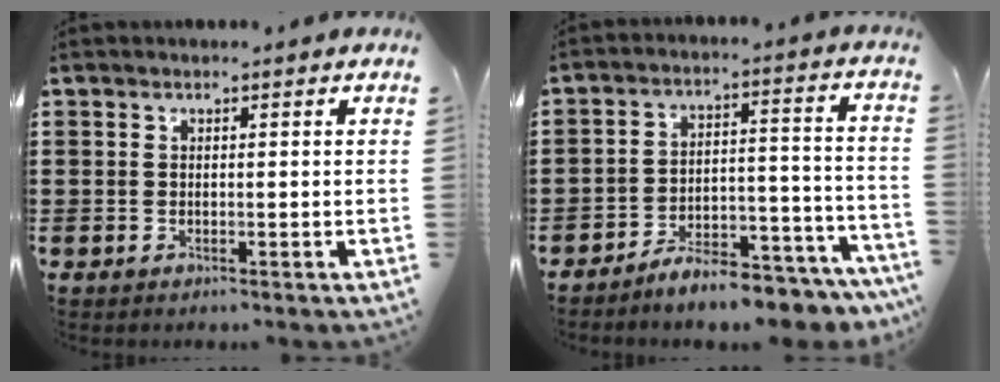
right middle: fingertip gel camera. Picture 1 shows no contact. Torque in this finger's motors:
{"motor_torque": [2.14, 0.00, 0.46, 0.10]}